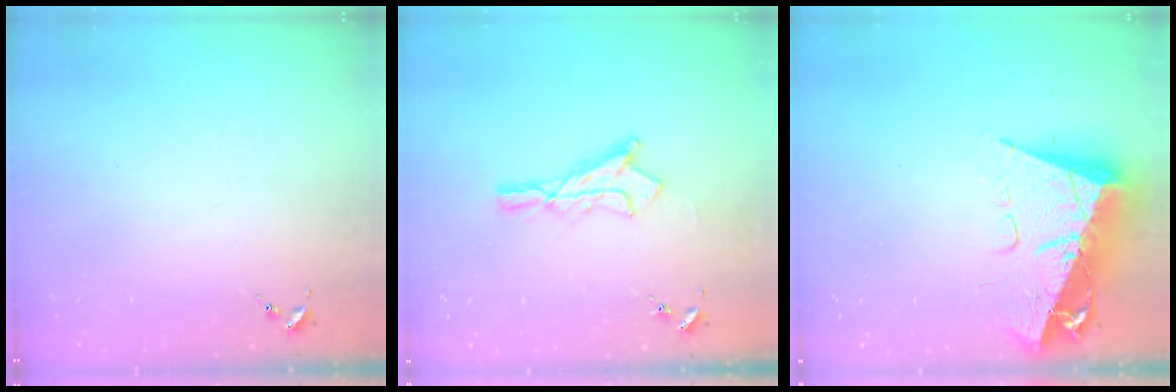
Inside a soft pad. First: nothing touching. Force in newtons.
{"total": 12.9, "press": 12.8, "slide": 1.0}
{"total": 17.4, "press": 17.3, "slide": 1.6}